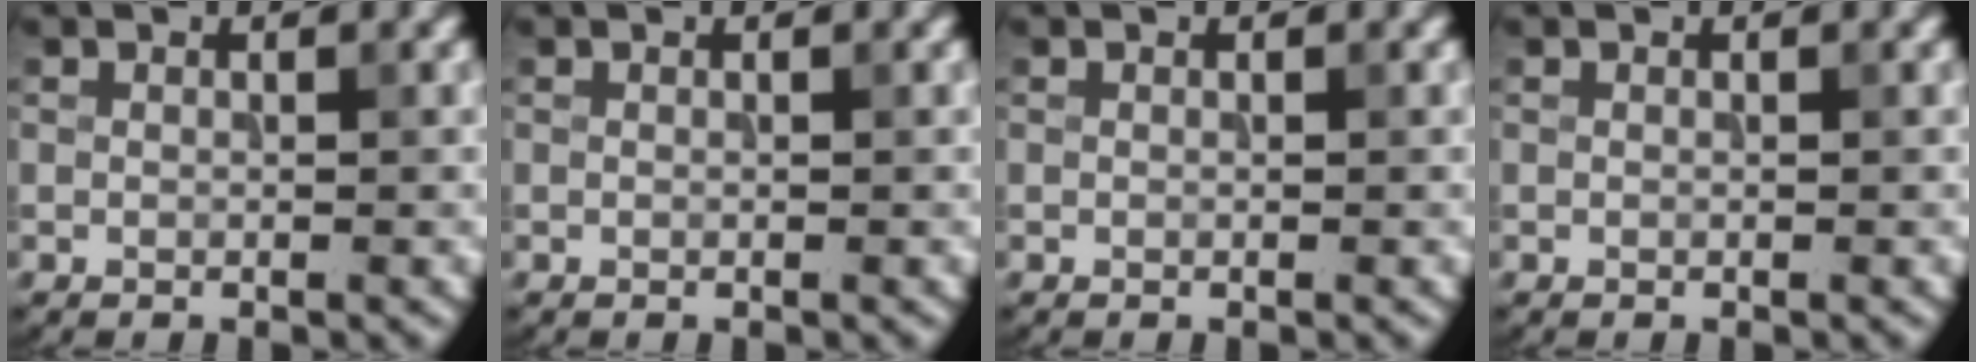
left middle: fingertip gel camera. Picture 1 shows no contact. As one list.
[{"total": 0.0}, {"total": 0.0}, {"total": 0.0}]